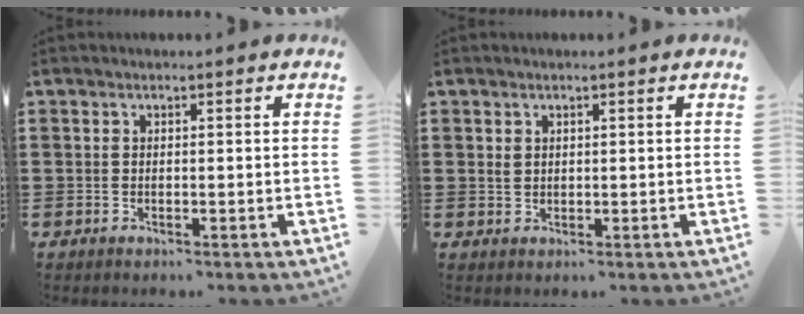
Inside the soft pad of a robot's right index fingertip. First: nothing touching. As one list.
[{"total": 1.2, "force": [0.6, 0.9, 0.5], "torque": [-0.012, 0.004, 0.012]}]